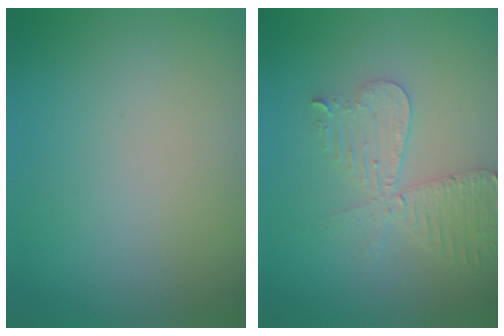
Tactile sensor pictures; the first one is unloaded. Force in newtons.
{"total": 4.1, "press": 3.6, "slide": 2.0}